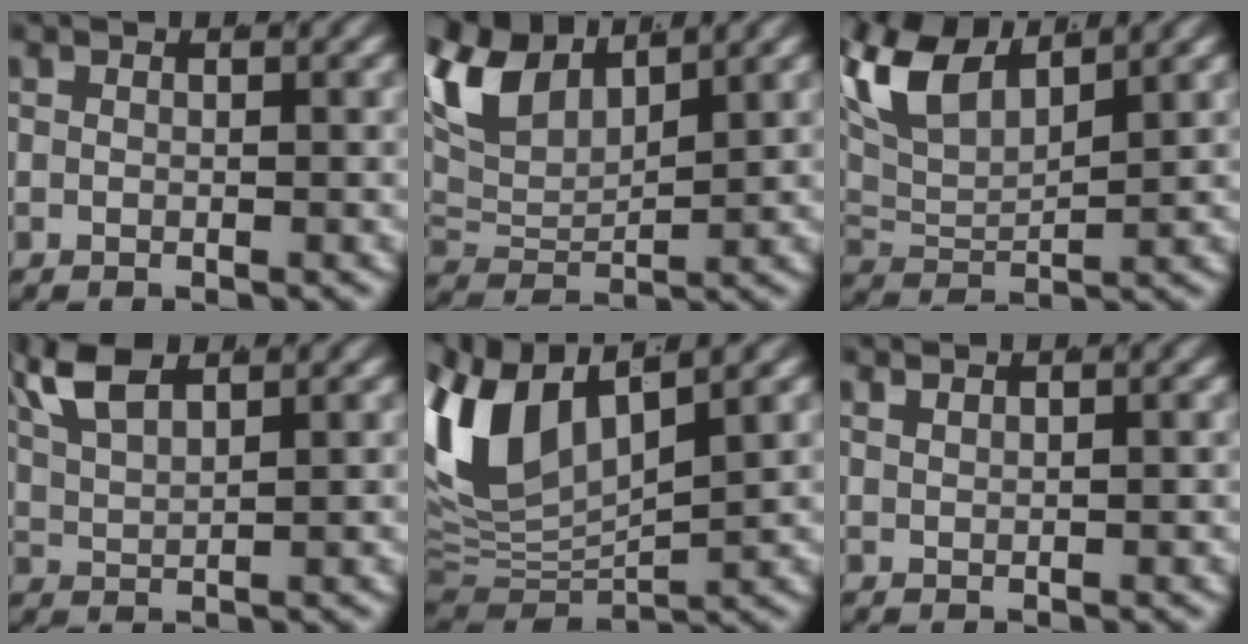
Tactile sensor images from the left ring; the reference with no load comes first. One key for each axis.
{"total": 9.0, "fx": 3.6, "fy": 5.7, "fz": 5.9, "tx": -0.143, "ty": -0.012, "tz": 0.071}
{"total": 8.8, "fx": 3.1, "fy": 6.0, "fz": 5.7, "tx": -0.152, "ty": -0.017, "tz": 0.060}
{"total": 4.1, "fx": 3.0, "fy": 1.5, "fz": 2.4, "tx": -0.064, "ty": -0.006, "tz": 0.063}
{"total": 10.1, "fx": 2.8, "fy": 6.1, "fz": 7.6, "tx": -0.167, "ty": 0.001, "tz": 0.051}
{"total": 1.4, "fx": 1.2, "fy": -0.5, "fz": 0.1, "tx": 0.001, "ty": 0.001, "tz": 0.026}